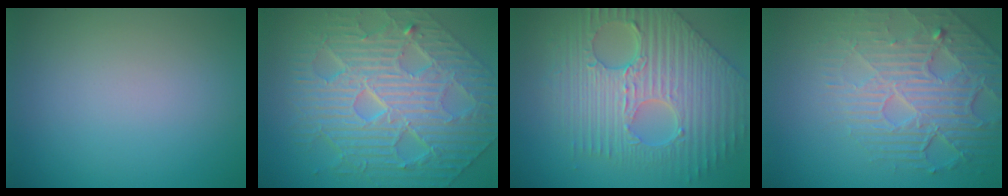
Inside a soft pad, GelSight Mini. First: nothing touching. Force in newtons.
{"total": 10.8, "press": 7.4, "slide": 7.9}
{"total": 9.8, "press": 6.8, "slide": 7.1}
{"total": 5.3, "press": 4.6, "slide": 2.6}